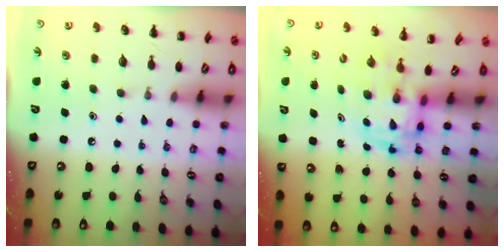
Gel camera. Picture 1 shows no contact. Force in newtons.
{"total": 2.9, "press": 2.9, "slide": 0.6}